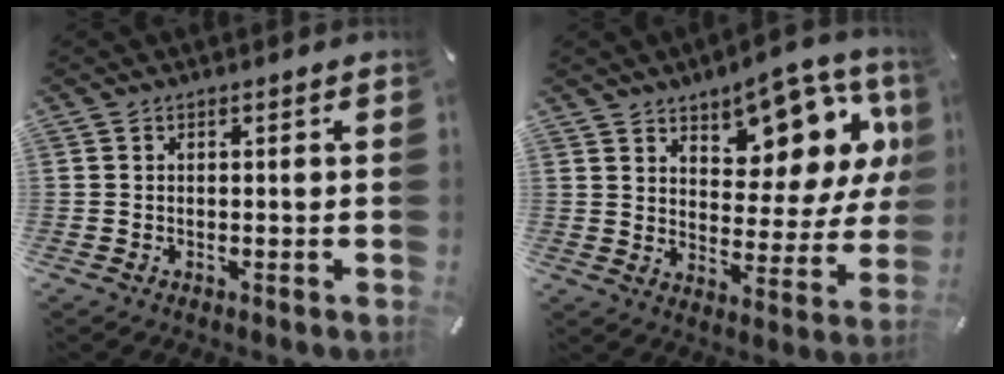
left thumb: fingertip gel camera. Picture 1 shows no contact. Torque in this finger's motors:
{"motor_torque": [2.38, 2.63, 0.98, 0.32, 0.22]}